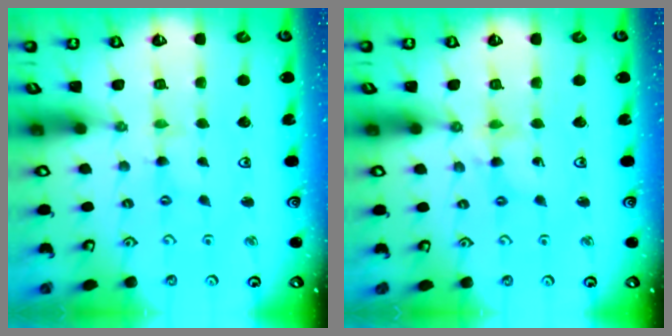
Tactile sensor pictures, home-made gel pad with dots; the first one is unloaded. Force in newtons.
{"total": 2.3, "press": 2.3, "slide": 0.2}